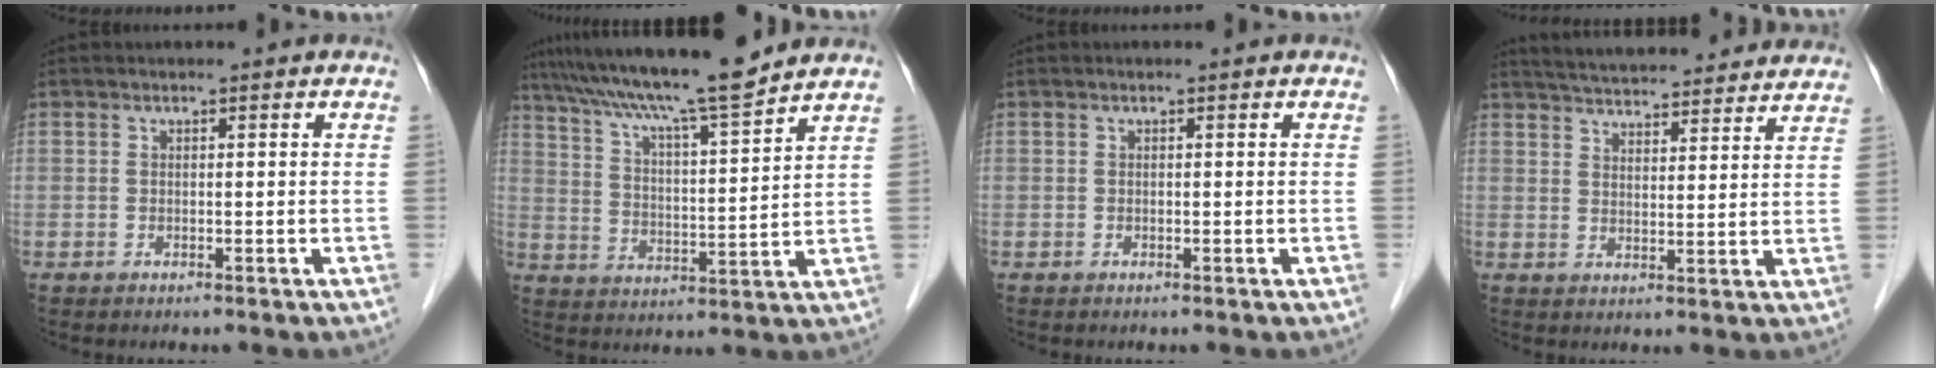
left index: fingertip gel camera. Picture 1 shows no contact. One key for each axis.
{"total": 14.8, "fx": 12.7, "fy": -0.4, "fz": 7.5, "tx": -0.133, "ty": 0.010, "tz": 0.207}
{"total": 0.0}
{"total": 19.5, "fx": 18.0, "fy": 3.2, "fz": 6.5, "tx": -0.098, "ty": 0.025, "tz": 0.239}